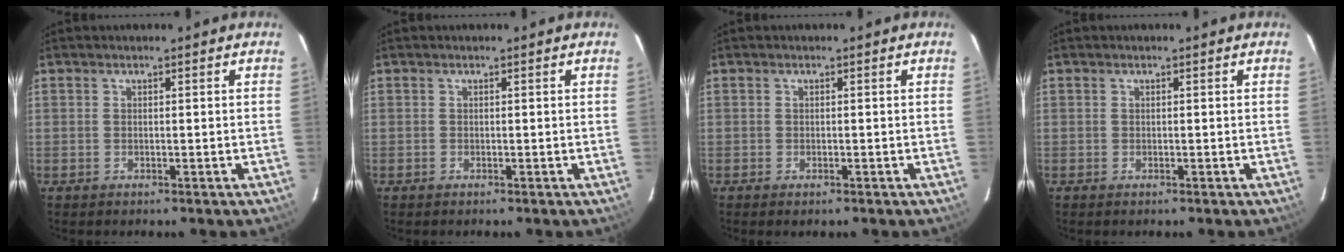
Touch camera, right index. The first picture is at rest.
{"total": 0.0}
{"total": 1.0, "force": [-0.7, 0.4, 0.6], "torque": [-0.011, -0.004, -0.012]}
{"total": 0.0}